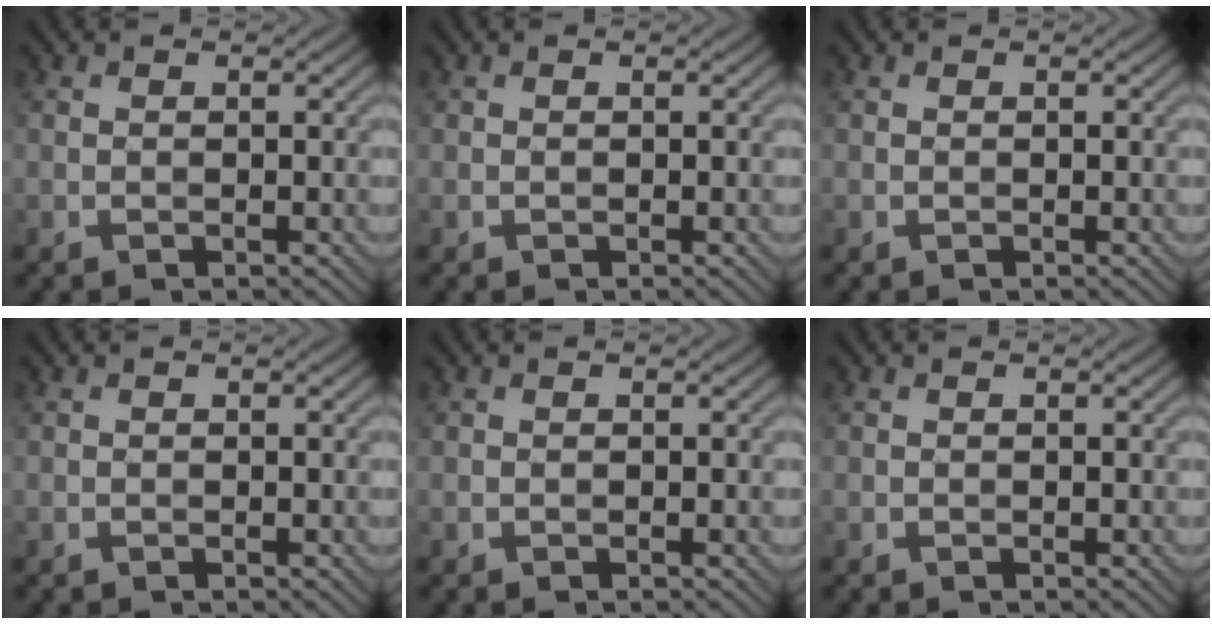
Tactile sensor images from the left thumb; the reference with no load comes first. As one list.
[{"total": 0.0}, {"total": 0.0}, {"total": 0.0}, {"total": 0.0}, {"total": 0.0}]